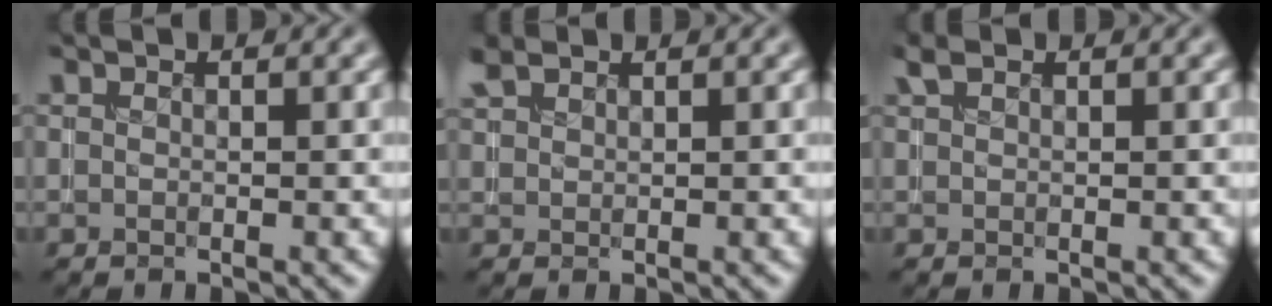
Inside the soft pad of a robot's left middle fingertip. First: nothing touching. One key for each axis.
{"total": 1.7, "fx": 1.5, "fy": 0.6, "fz": 0.6, "tx": -0.018, "ty": 0.008, "tz": 0.036}
{"total": 1.2, "fx": 0.9, "fy": 0.5, "fz": 0.6, "tx": -0.017, "ty": 0.006, "tz": 0.018}